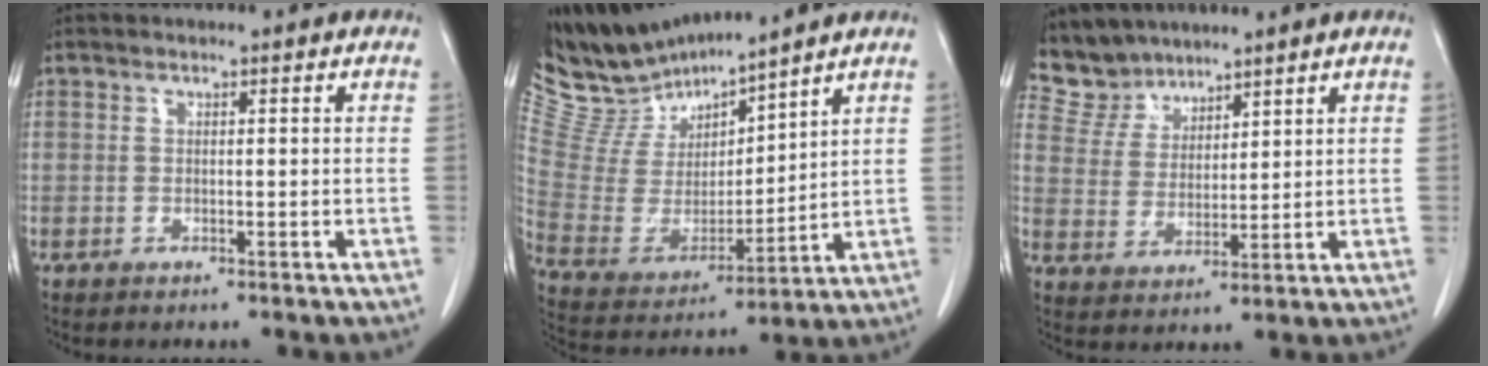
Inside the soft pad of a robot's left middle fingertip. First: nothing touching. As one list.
[{"total": 12.5, "force": [12.1, 1.7, 2.3], "torque": [-0.068, -0.002, 0.255]}, {"total": 6.0, "force": [5.6, 2.2, -0.1], "torque": [-0.006, 0.008, 0.124]}]